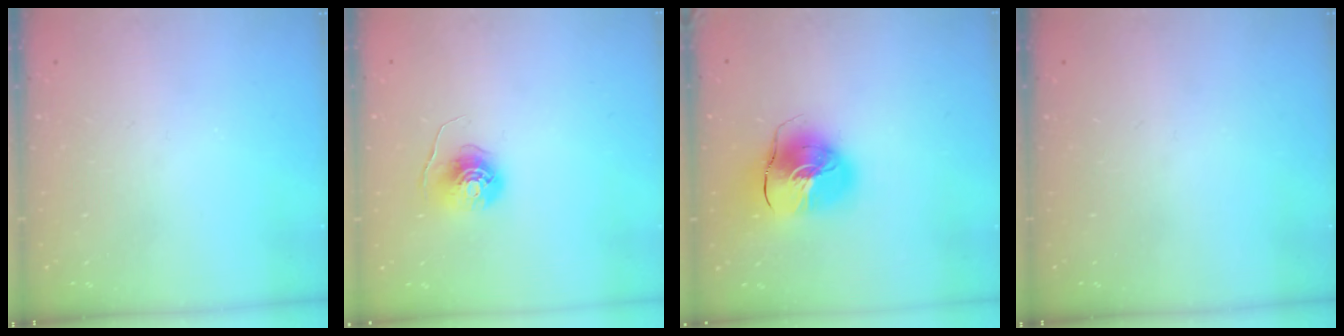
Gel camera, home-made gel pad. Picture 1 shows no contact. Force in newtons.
{"total": 6.7, "press": 6.7, "slide": 0.3}
{"total": 13.9, "press": 13.8, "slide": 2.1}
{"total": 0.0}